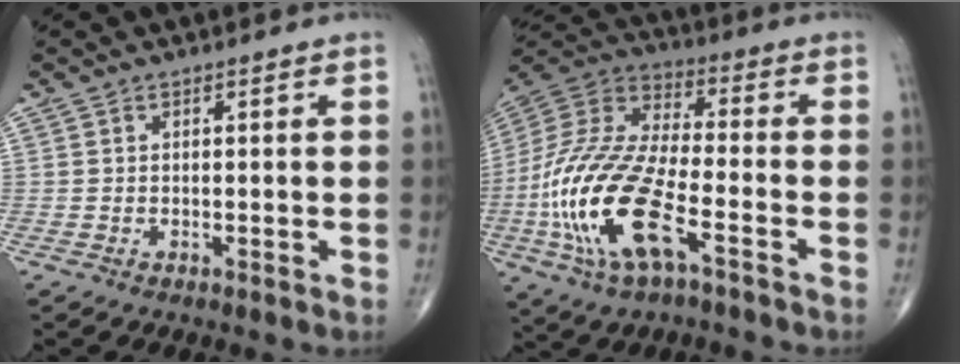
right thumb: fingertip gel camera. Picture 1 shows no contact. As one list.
[{"total": 22.4, "force": [-7.7, 8.6, 19.1], "torque": [-0.435, 0.015, -0.143]}]